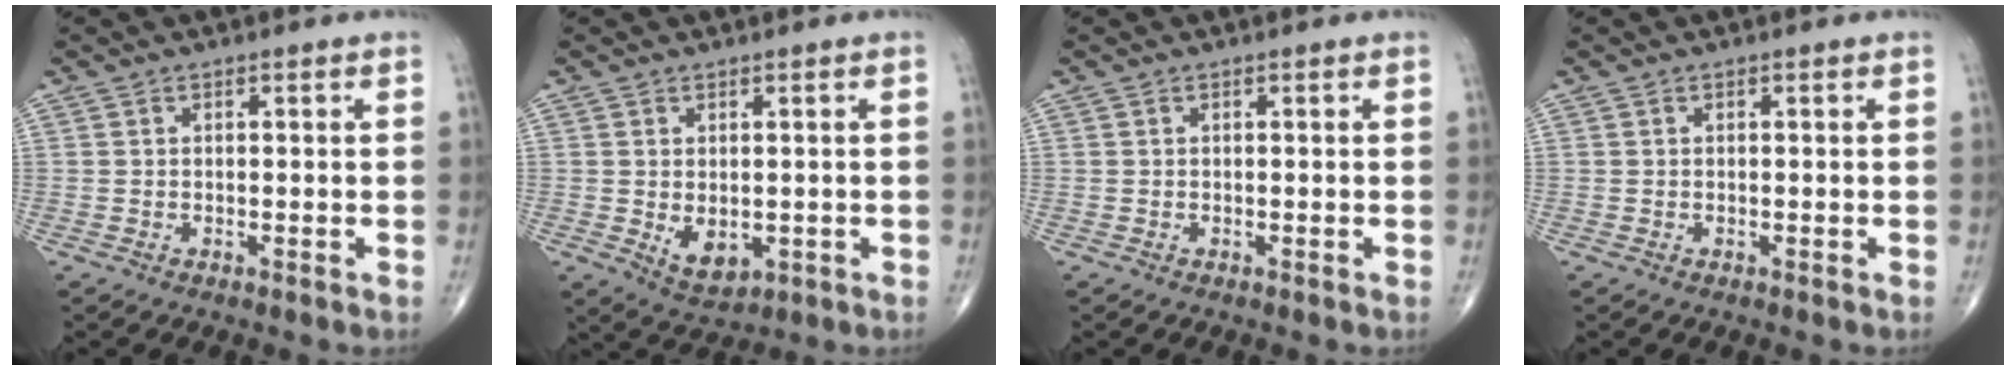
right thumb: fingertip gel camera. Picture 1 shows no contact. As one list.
[{"total": 5.2, "force": [-0.7, 3.3, 3.9], "torque": [-0.046, -0.010, 0.006]}, {"total": 0.0}, {"total": 0.0}]